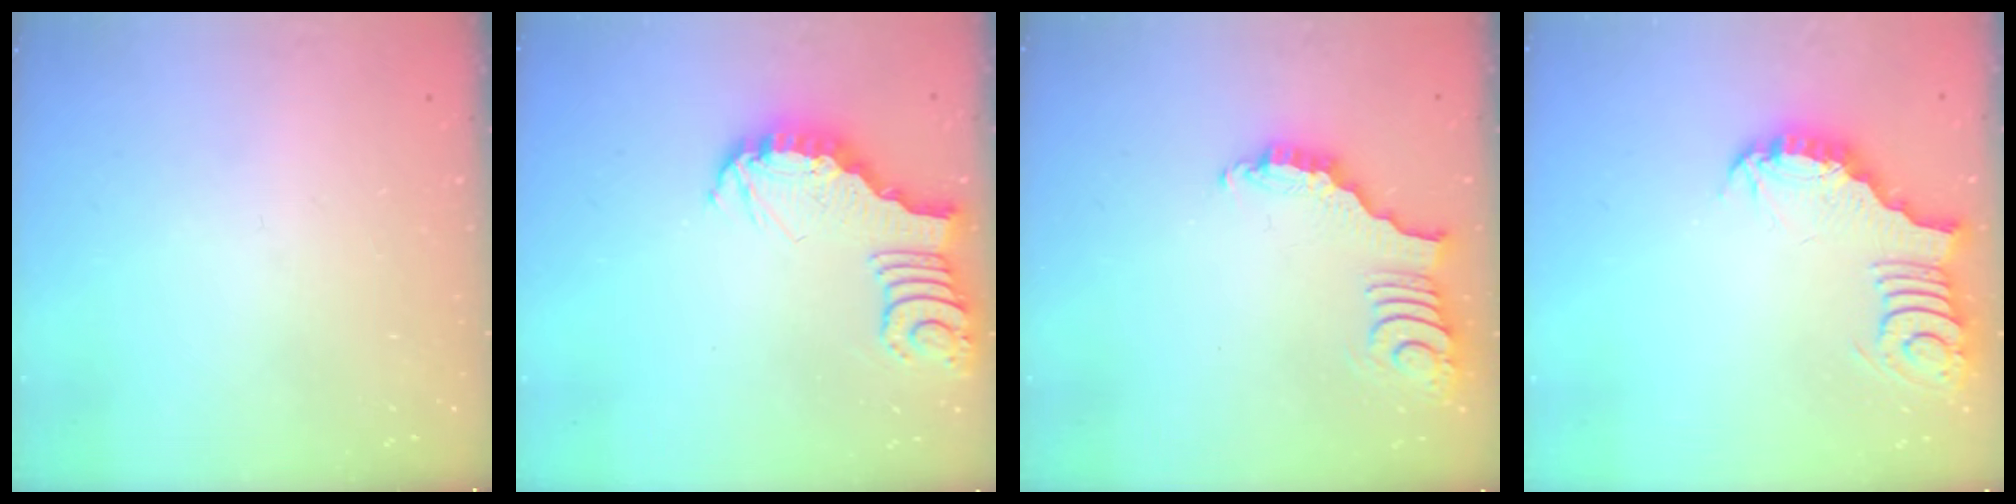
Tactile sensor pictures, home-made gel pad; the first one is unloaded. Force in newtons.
{"total": 3.9, "press": 3.9, "slide": 0.2}
{"total": 3.0, "press": 3.0, "slide": 0.5}
{"total": 3.7, "press": 3.6, "slide": 0.6}